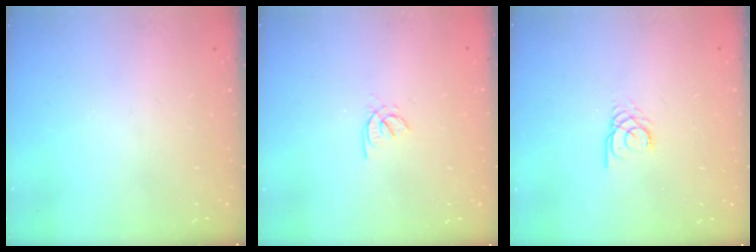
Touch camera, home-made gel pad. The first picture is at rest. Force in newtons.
{"total": 1.8, "press": 1.8, "slide": 0.5}
{"total": 2.4, "press": 2.4, "slide": 0.3}